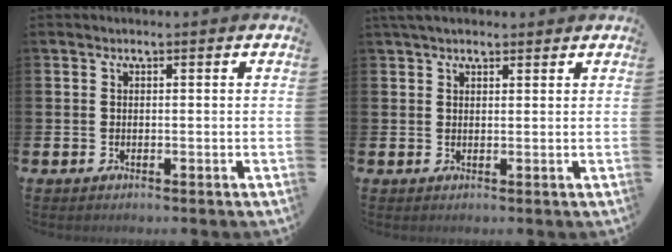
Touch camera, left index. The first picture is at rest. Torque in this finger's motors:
{"motor_torque": [0.57, -1.57, -0.62, 0.21]}